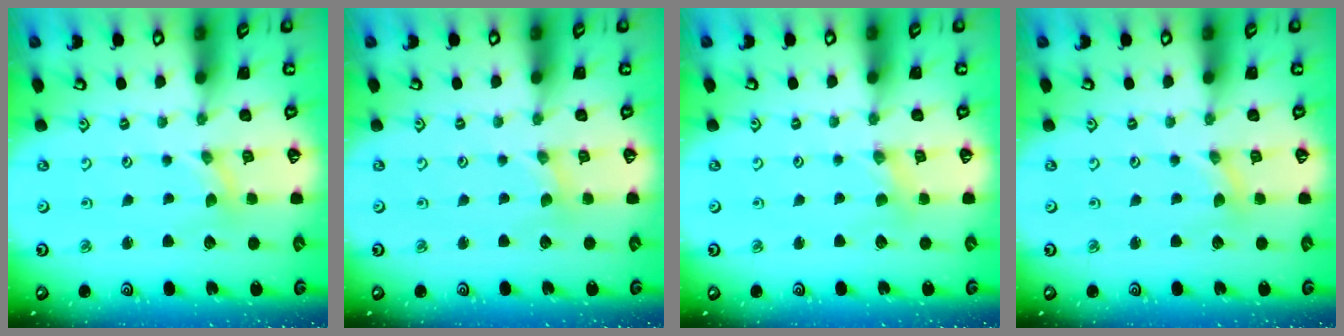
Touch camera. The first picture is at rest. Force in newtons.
{"total": 0.0}
{"total": 1.3, "press": 1.2, "slide": 0.3}
{"total": 0.5, "press": 0.5, "slide": 0.0}